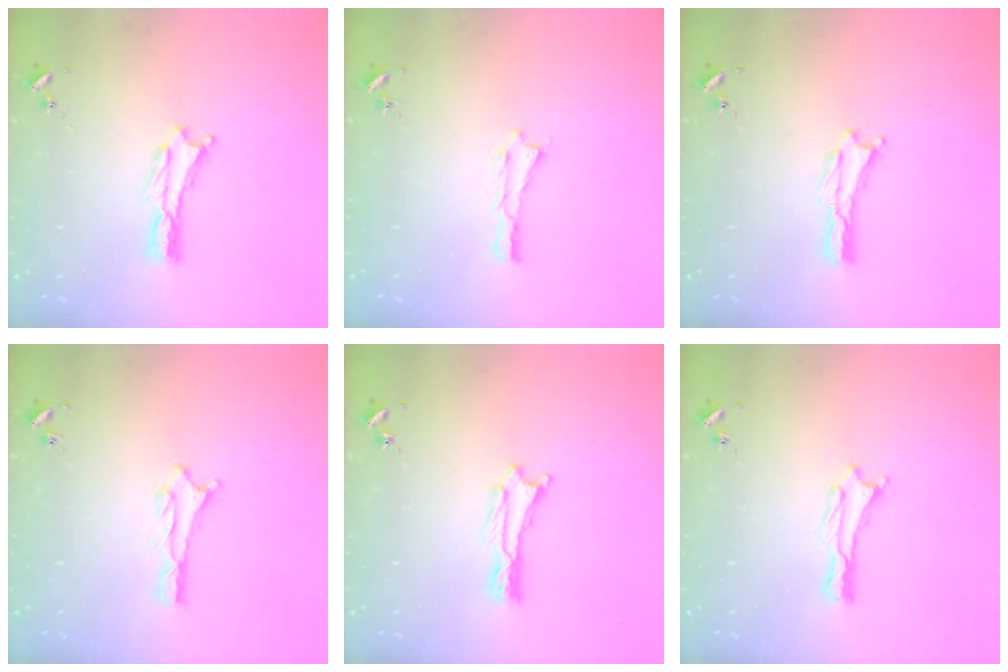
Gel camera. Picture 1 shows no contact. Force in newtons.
{"total": 0.0}
{"total": 0.0}
{"total": 0.7, "press": 0.7, "slide": 0.2}
{"total": 0.6, "press": 0.6, "slide": 0.1}
{"total": 0.0}